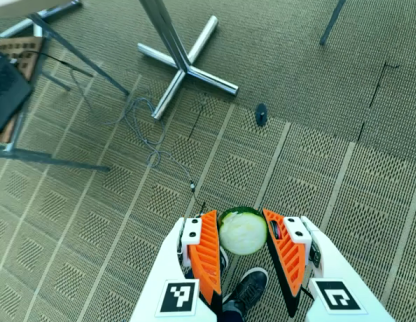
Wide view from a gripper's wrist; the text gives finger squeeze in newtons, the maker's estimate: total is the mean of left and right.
{"total": 9.6, "left": 9.3, "right": 10.0}